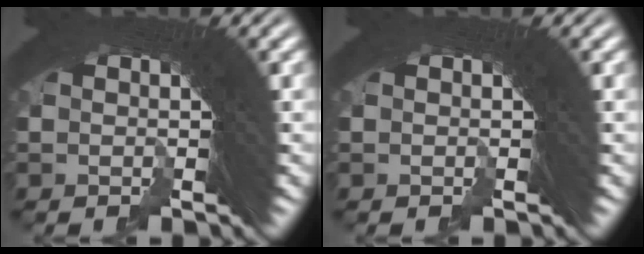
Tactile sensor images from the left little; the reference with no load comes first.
{"total": 0.0}